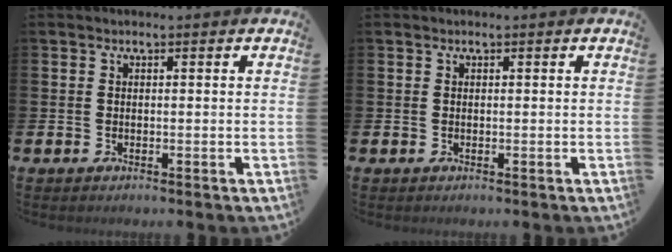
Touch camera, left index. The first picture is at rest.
{"total": 0.0}